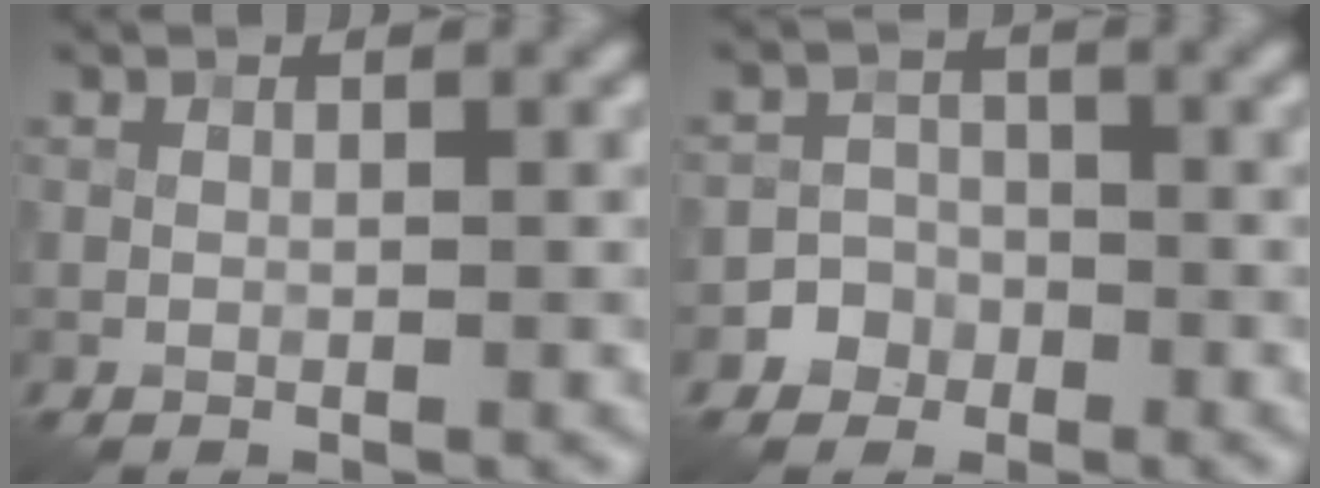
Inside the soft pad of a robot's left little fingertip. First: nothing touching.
{"total": 2.7, "force": [-1.5, 2.3, 0.0], "torque": [0.030, 0.006, -0.033]}